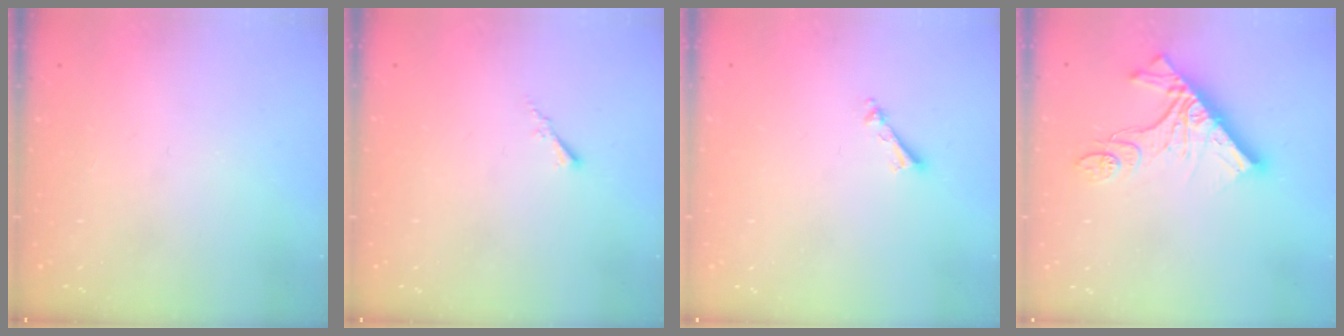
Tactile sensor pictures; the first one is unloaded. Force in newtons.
{"total": 0.0}
{"total": 3.2, "press": 3.2, "slide": 0.3}
{"total": 14.3, "press": 14.3, "slide": 1.5}